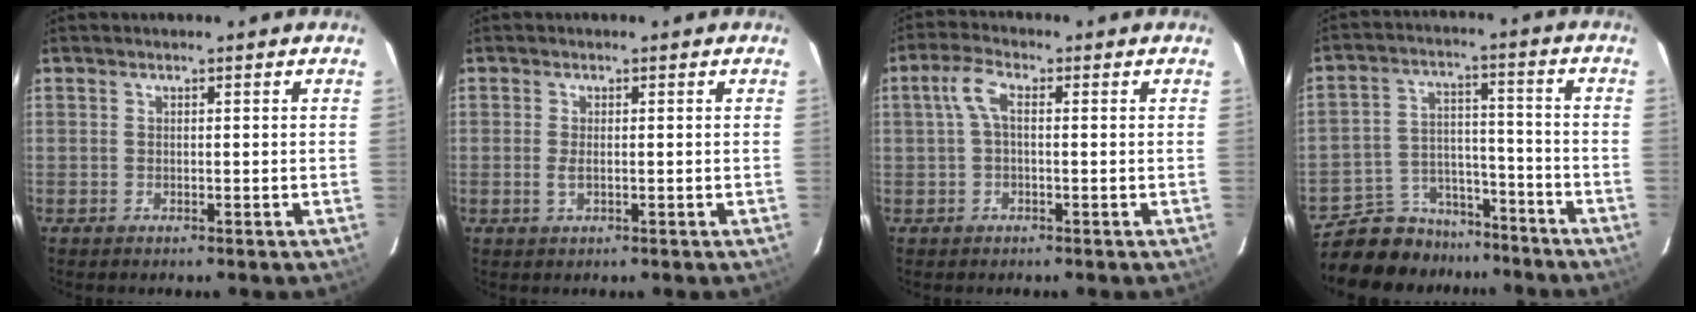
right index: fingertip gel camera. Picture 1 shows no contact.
{"total": 1.8, "force": [-0.3, 0.6, 1.7], "torque": [-0.035, -0.002, -0.005]}
{"total": 3.9, "force": [0.3, 1.6, 3.6], "torque": [-0.074, 0.012, 0.007]}
{"total": 13.7, "force": [-11.6, 6.7, 2.6], "torque": [-0.076, 0.035, -0.171]}